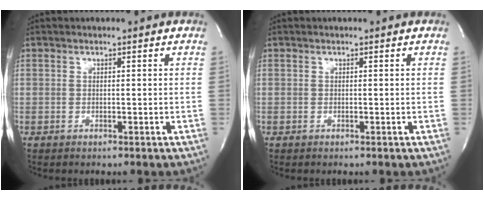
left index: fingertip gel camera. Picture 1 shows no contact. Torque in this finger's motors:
{"motor_torque": [0.00, 0.00, 0.00, 0.01]}